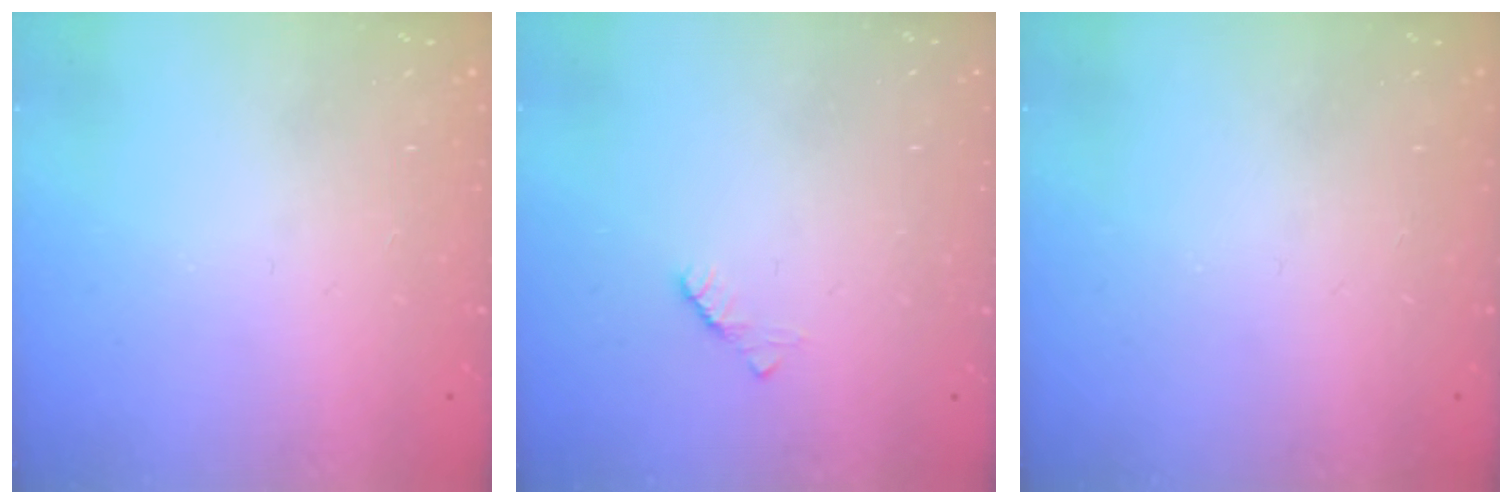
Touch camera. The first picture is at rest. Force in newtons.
{"total": 2.2, "press": 2.2, "slide": 0.3}
{"total": 0.0}